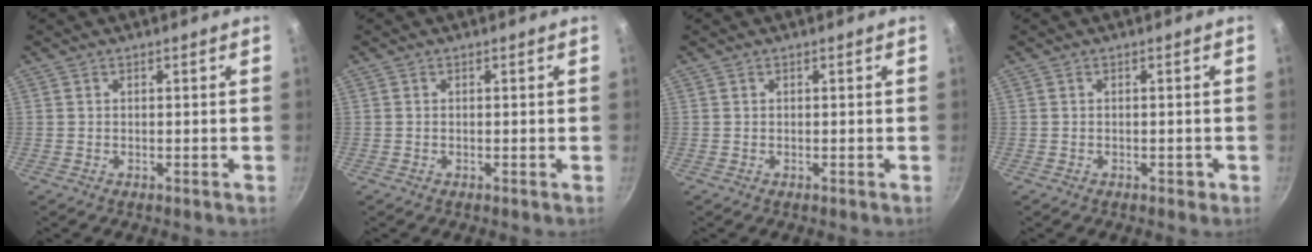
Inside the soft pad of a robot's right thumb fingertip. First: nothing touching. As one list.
[{"total": 0.0}, {"total": 0.0}, {"total": 1.1, "force": [-0.5, 0.7, 0.7], "torque": [-0.008, 0.004, -0.004]}]